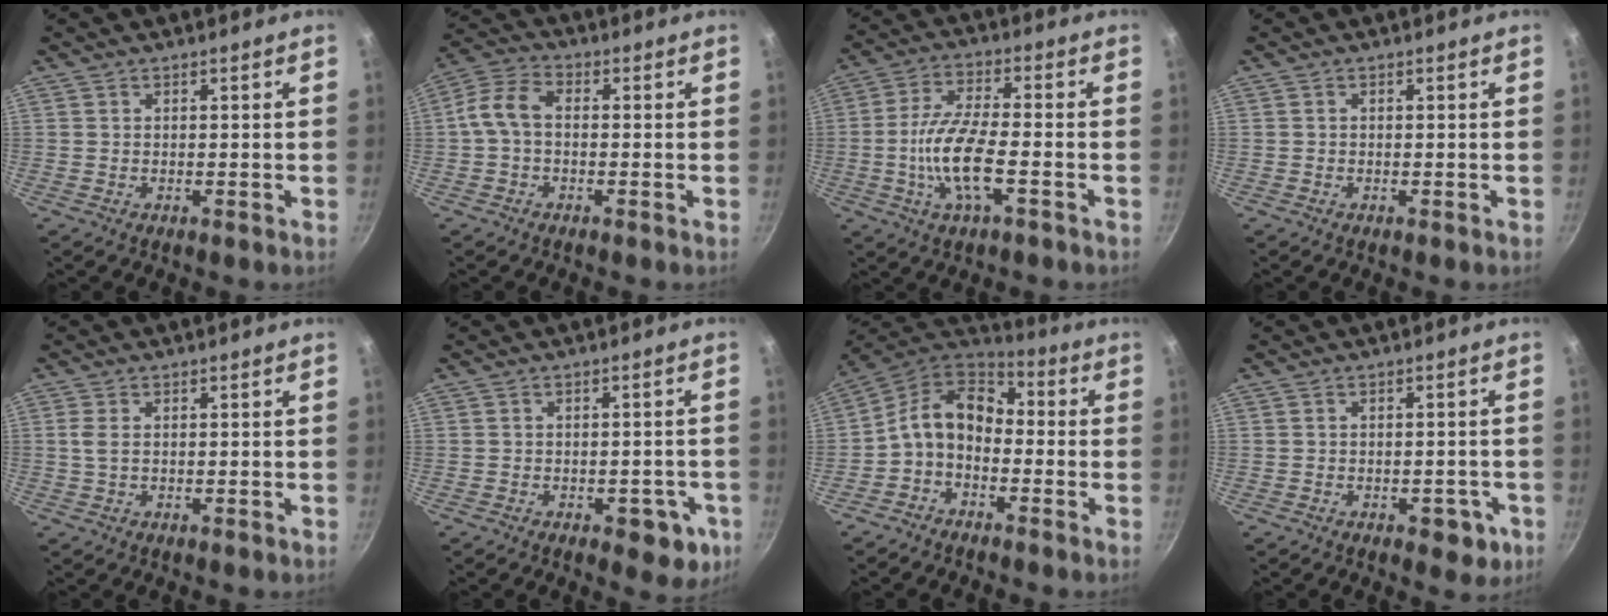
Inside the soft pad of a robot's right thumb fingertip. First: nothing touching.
{"total": 7.1, "force": [-0.2, 4.5, 5.5], "torque": [-0.109, 0.025, -0.015]}
{"total": 11.6, "force": [-2.8, 3.8, 10.5], "torque": [-0.219, 0.021, -0.054]}
{"total": 0.0}
{"total": 2.1, "force": [0.2, 1.2, 1.7], "torque": [-0.050, 0.001, 0.002]}
{"total": 6.3, "force": [-2.9, 3.2, 4.6], "torque": [-0.031, 0.014, -0.032]}
{"total": 11.4, "force": [-2.1, 8.3, 7.5], "torque": [-0.113, 0.065, -0.054]}
{"total": 4.6, "force": [-2.1, 2.5, 3.2], "torque": [-0.019, 0.009, -0.024]}